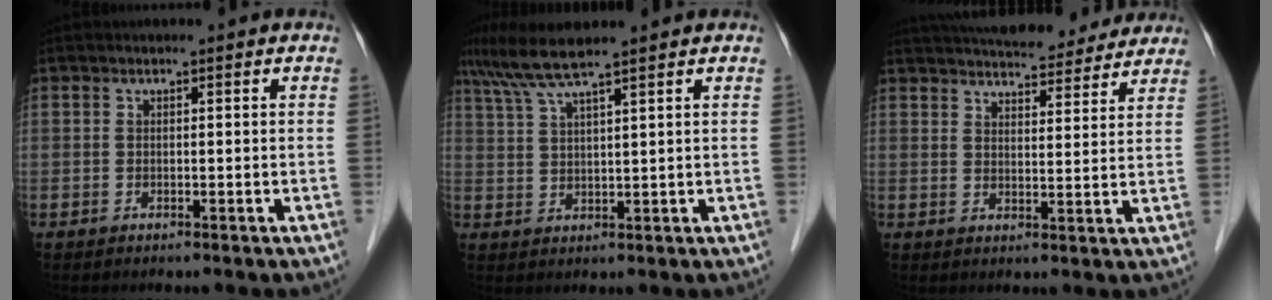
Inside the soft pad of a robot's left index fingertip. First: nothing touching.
{"total": 6.9, "force": [5.6, -0.8, 3.9], "torque": [-0.080, 0.021, 0.106]}
{"total": 20.8, "force": [18.9, 4.9, 7.1], "torque": [-0.114, 0.026, 0.250]}